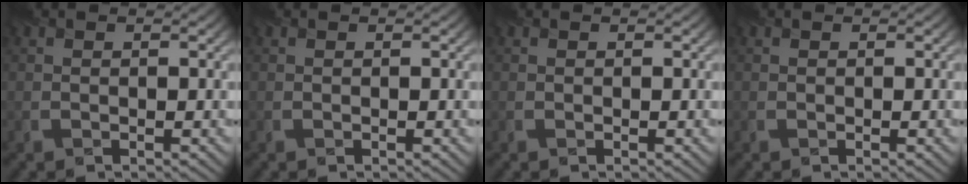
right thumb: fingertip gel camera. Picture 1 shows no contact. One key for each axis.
{"total": 0.0}
{"total": 0.0}
{"total": 0.0}